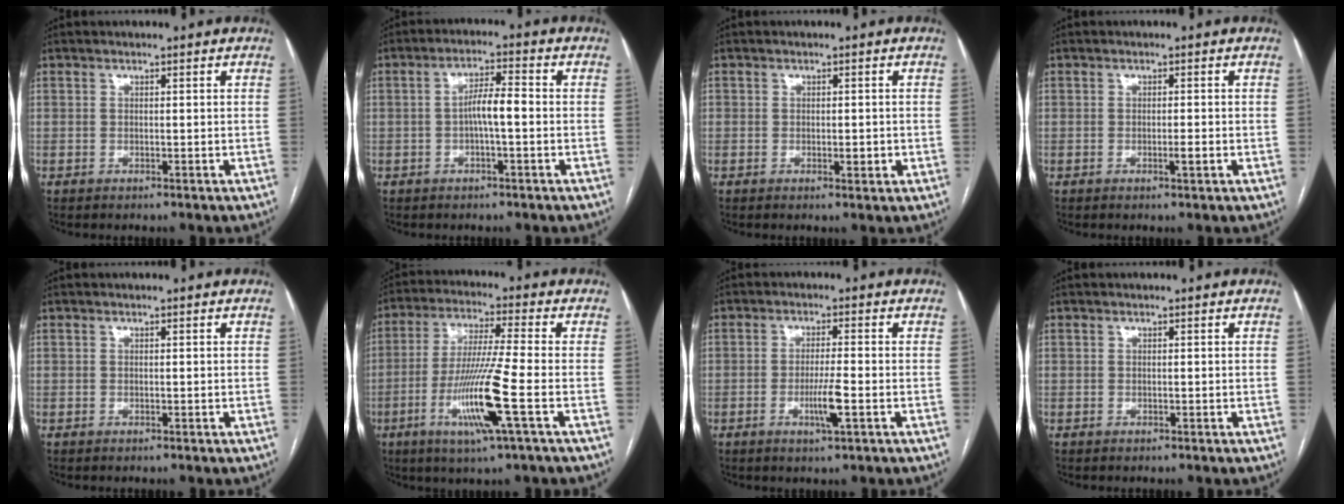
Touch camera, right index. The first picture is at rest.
{"total": 4.7, "force": [-0.7, 0.7, 4.6], "torque": [-0.083, 0.013, -0.010]}
{"total": 1.9, "force": [-0.4, 0.9, 1.7], "torque": [-0.024, 0.001, 0.000]}
{"total": 1.5, "force": [-0.4, 0.2, 1.5], "torque": [-0.026, 0.000, -0.003]}
{"total": 0.0}
{"total": 12.2, "force": [-4.0, -1.0, 11.5], "torque": [-0.230, -0.019, -0.078]}
{"total": 4.3, "force": [-1.4, -0.1, 4.1], "torque": [-0.079, -0.007, -0.023]}
{"total": 0.0}